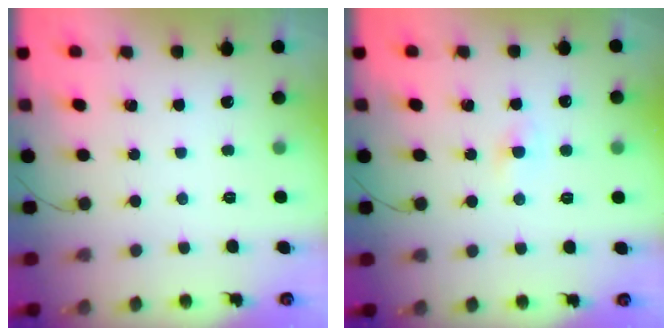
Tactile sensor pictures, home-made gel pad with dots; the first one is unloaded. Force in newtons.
{"total": 2.1, "press": 1.9, "slide": 0.7}